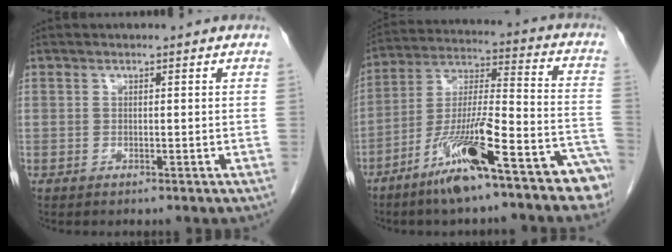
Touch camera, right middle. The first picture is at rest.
{"total": 17.2, "force": [-11.2, 2.4, 12.8], "torque": [-0.216, 0.019, -0.188]}